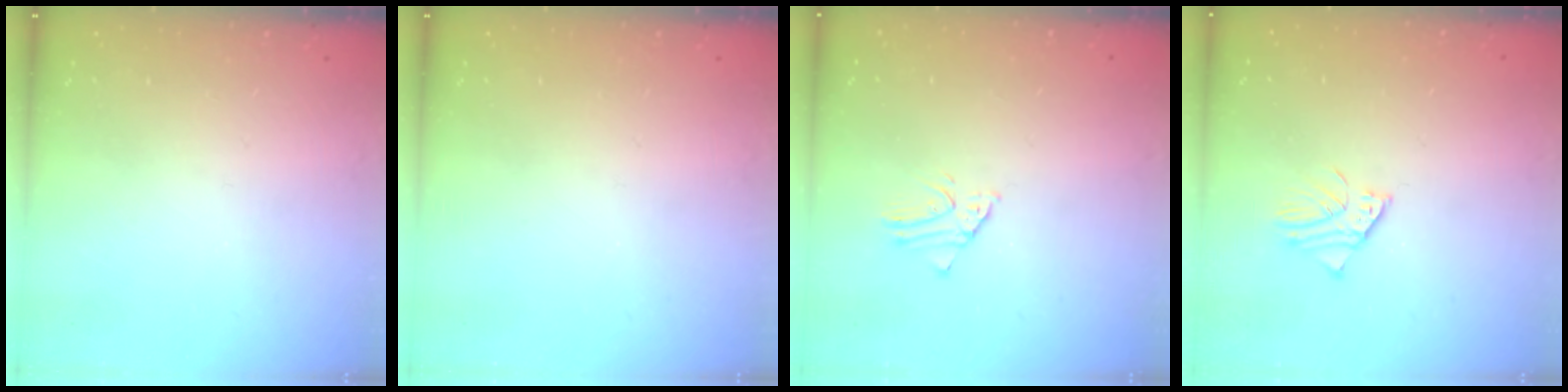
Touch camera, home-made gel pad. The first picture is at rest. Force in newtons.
{"total": 0.0}
{"total": 1.5, "press": 1.5, "slide": 0.1}
{"total": 1.8, "press": 1.8, "slide": 0.2}